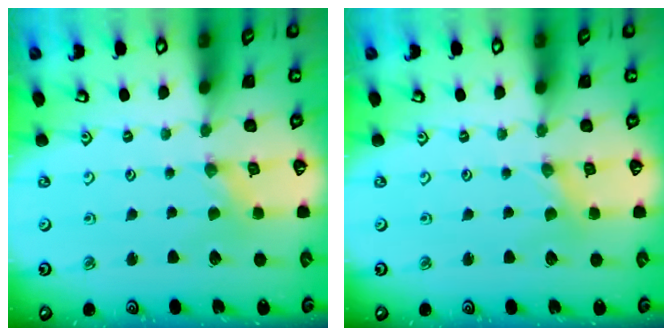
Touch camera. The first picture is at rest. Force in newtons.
{"total": 0.0}